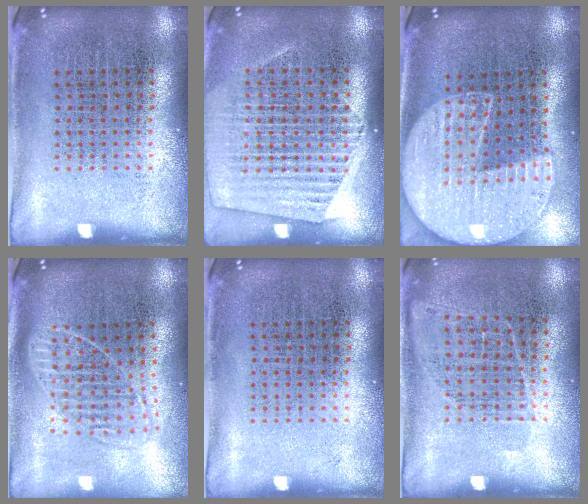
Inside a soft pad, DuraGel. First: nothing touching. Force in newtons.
{"total": 1.4, "press": 1.3, "slide": 0.5}
{"total": 2.2, "press": 1.9, "slide": 1.0}
{"total": 1.7, "press": 1.4, "slide": 1.0}
{"total": 0.0}
{"total": 0.9, "press": 0.7, "slide": 0.4}